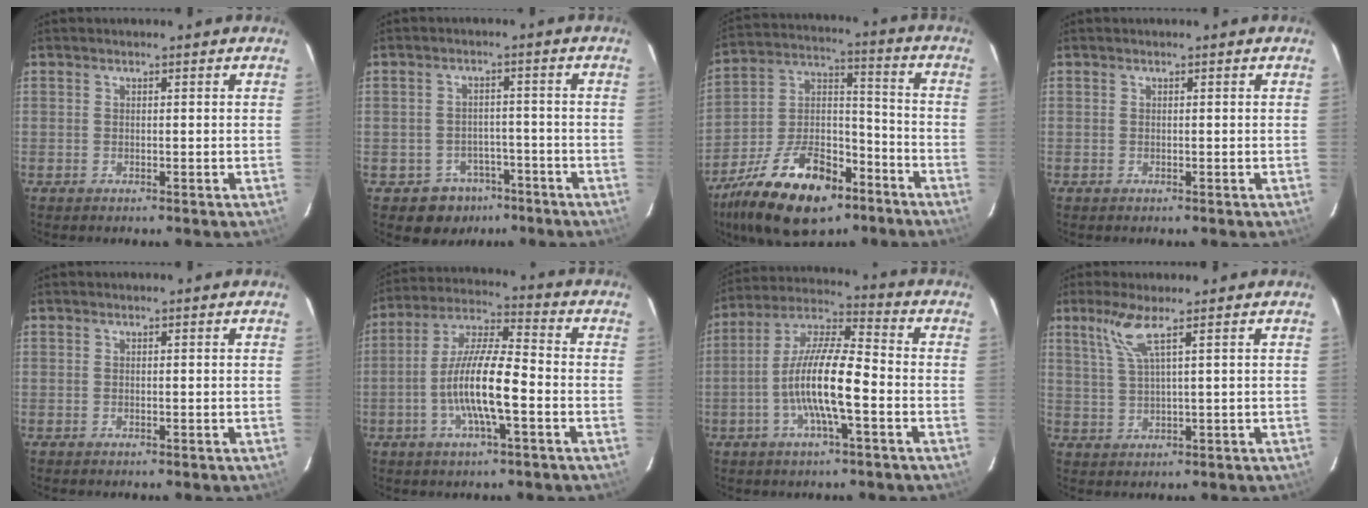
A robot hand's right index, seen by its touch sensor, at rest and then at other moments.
{"total": 6.2, "force": [-3.9, 4.7, 0.5], "torque": [-0.017, 0.029, -0.042]}
{"total": 22.2, "force": [-13.7, 11.0, 13.6], "torque": [-0.271, 0.004, -0.225]}
{"total": 0.0}
{"total": 0.0}
{"total": 12.3, "force": [-3.7, 2.2, 11.6], "torque": [-0.230, 0.000, -0.073]}
{"total": 12.8, "force": [-3.6, 2.3, 12.0], "torque": [-0.240, 0.002, -0.075]}
{"total": 4.8, "force": [2.7, -0.3, 3.9], "torque": [-0.084, -0.002, 0.063]}